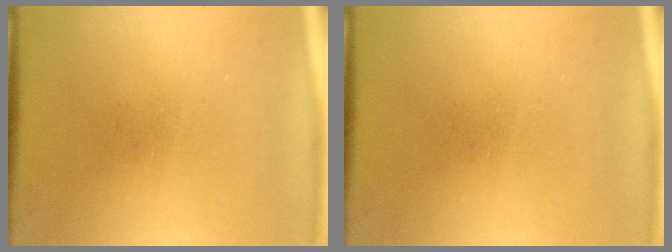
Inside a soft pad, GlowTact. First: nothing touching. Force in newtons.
{"total": 0.0}